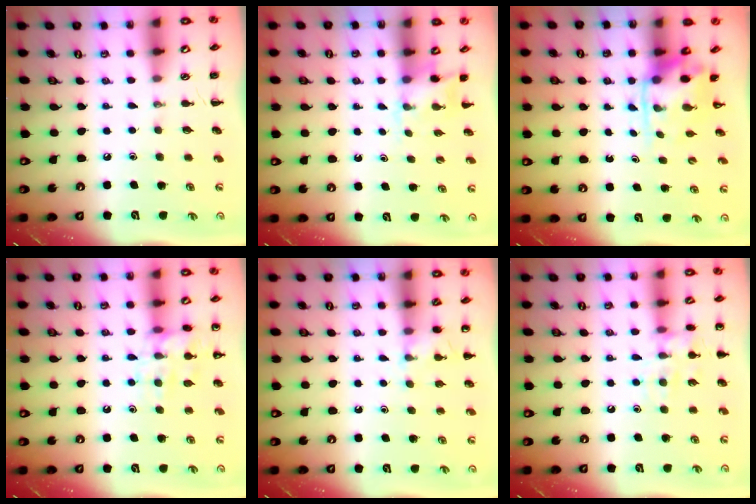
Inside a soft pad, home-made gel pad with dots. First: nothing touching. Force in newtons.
{"total": 3.0, "press": 2.9, "slide": 0.9}
{"total": 3.5, "press": 3.4, "slide": 0.7}
{"total": 13.3, "press": 13.2, "slide": 1.8}
{"total": 5.8, "press": 5.5, "slide": 1.9}
{"total": 10.5, "press": 10.5, "slide": 0.8}